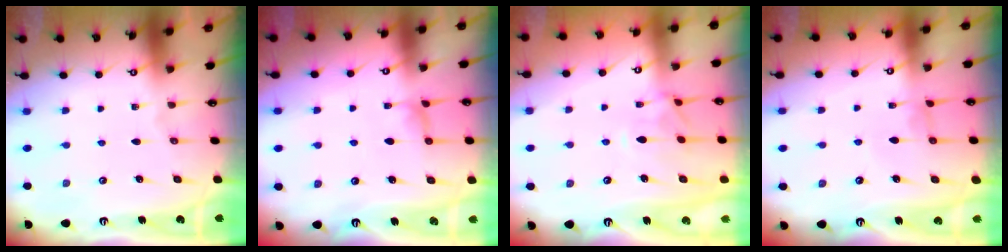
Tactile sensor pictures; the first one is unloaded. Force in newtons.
{"total": 1.3, "press": 1.1, "slide": 0.7}
{"total": 1.4, "press": 1.1, "slide": 0.9}
{"total": 0.6, "press": 0.6, "slide": 0.3}